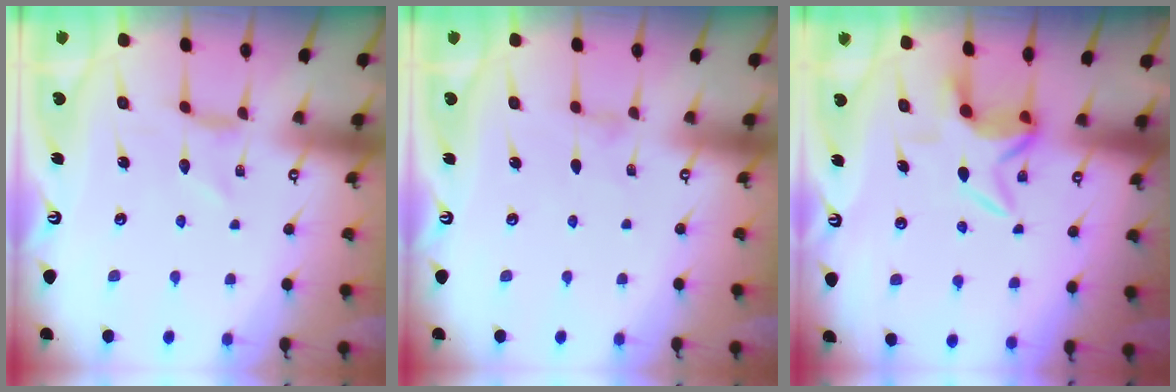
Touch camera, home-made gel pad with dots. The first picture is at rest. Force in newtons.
{"total": 0.6, "press": 0.6, "slide": 0.2}
{"total": 5.2, "press": 5.1, "slide": 1.0}